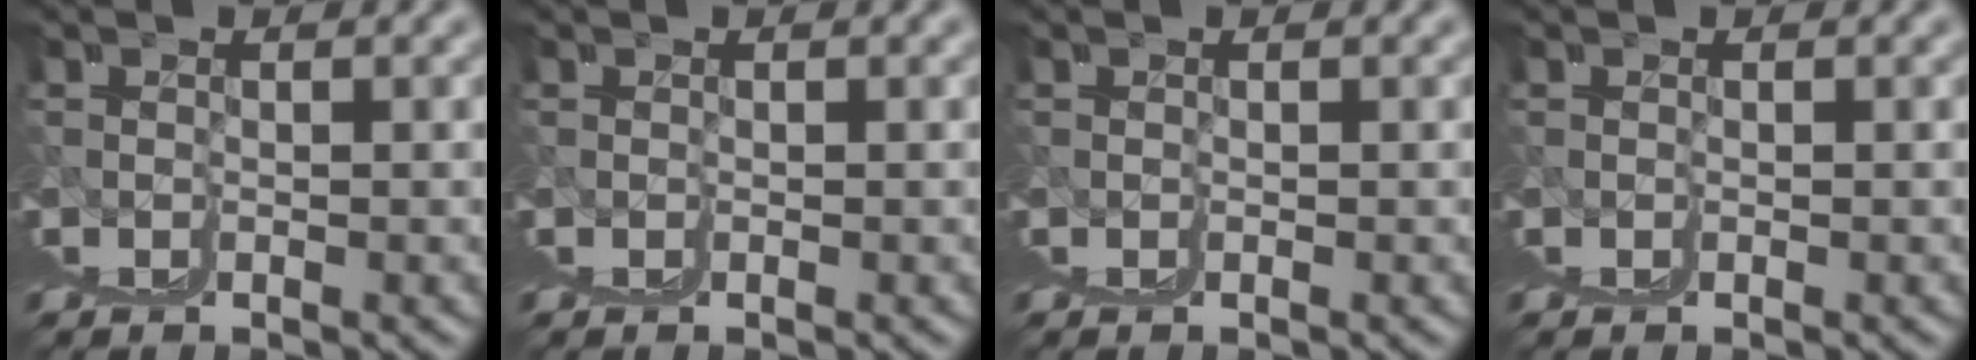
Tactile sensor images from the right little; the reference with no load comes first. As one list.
[{"total": 0.0}, {"total": 0.0}, {"total": 0.0}]